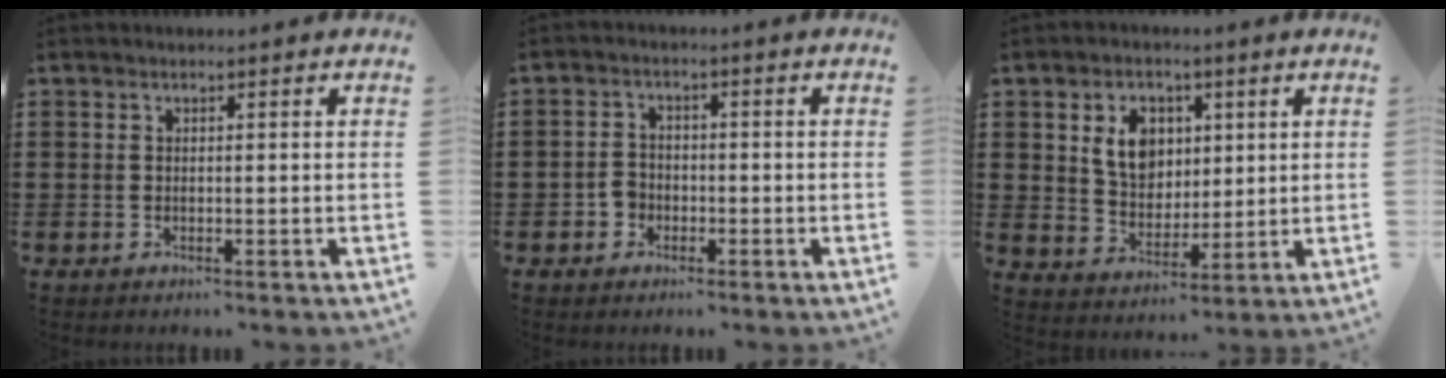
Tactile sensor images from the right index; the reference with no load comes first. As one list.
[{"total": 2.5, "force": [-1.3, 1.9, 0.9], "torque": [-0.022, 0.003, -0.027]}, {"total": 7.3, "force": [2.4, 5.6, 4.1], "torque": [-0.086, 0.014, 0.039]}]